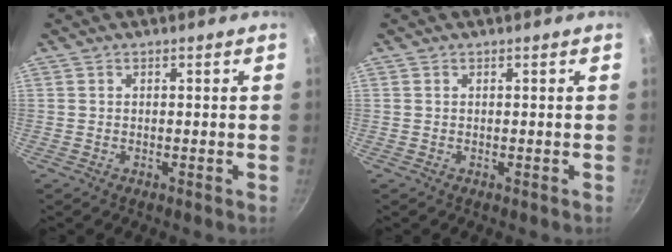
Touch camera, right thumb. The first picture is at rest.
{"total": 0.0}